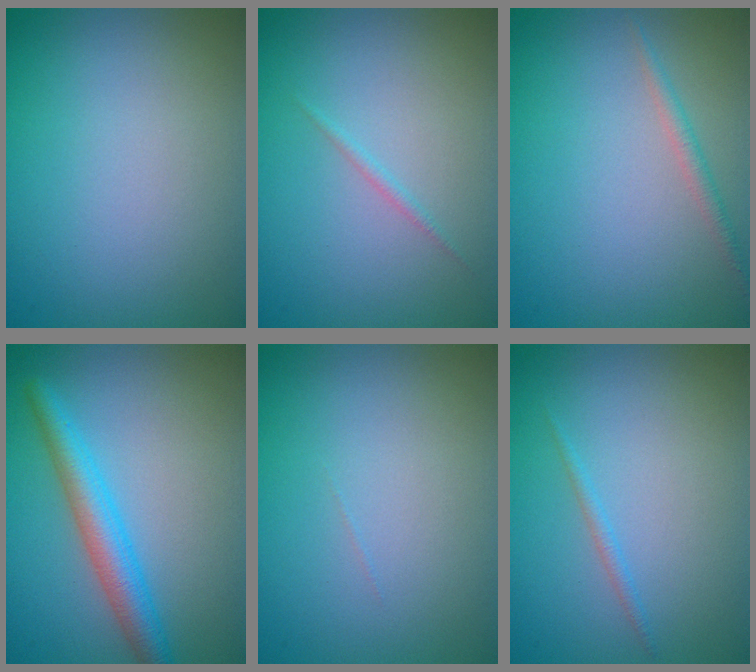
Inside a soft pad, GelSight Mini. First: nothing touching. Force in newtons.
{"total": 0.6, "press": 0.6, "slide": 0.0}
{"total": 1.2, "press": 1.1, "slide": 0.1}
{"total": 3.7, "press": 3.7, "slide": 0.1}
{"total": 0.0}
{"total": 0.7, "press": 0.7, "slide": 0.0}